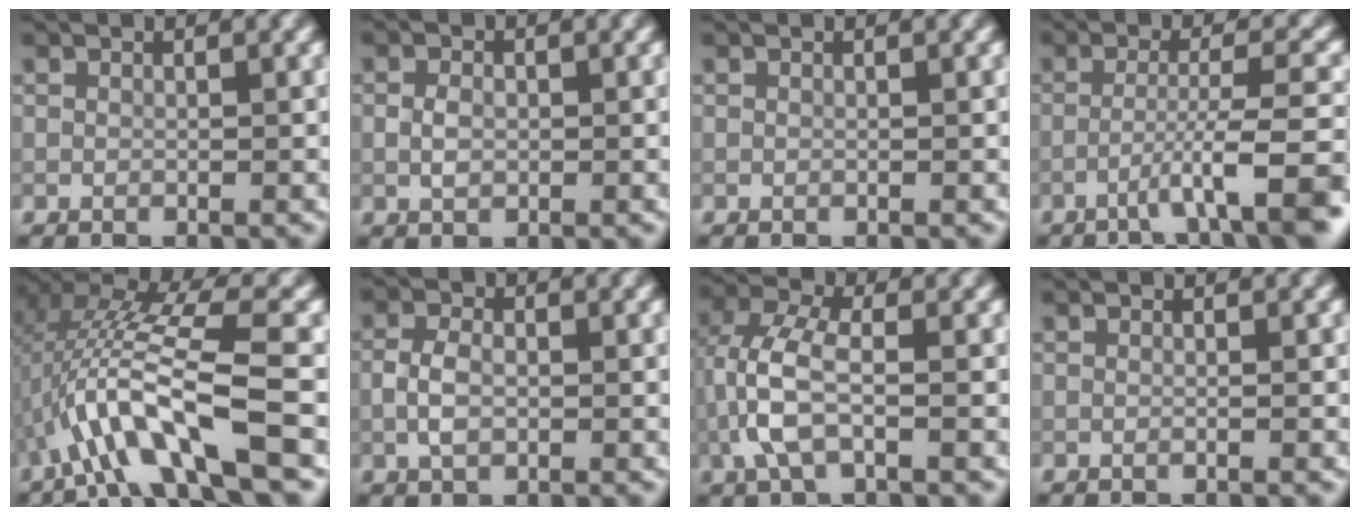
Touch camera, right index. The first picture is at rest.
{"total": 1.7, "force": [-0.2, 1.2, 1.2], "torque": [-0.024, 0.001, -0.005]}
{"total": 0.0}
{"total": 6.1, "force": [-3.1, 0.7, 5.2], "torque": [-0.077, 0.009, -0.056]}
{"total": 8.7, "force": [-2.3, 1.9, 8.2], "torque": [-0.163, 0.020, -0.047]}
{"total": 2.8, "force": [-0.4, 1.7, 2.1], "torque": [-0.046, 0.002, -0.011]}
{"total": 5.1, "force": [-1.1, 2.4, 4.4], "torque": [-0.105, 0.013, -0.029]}
{"total": 0.6, "force": [-0.2, 0.2, 0.6], "torque": [-0.007, -0.005, -0.010]}